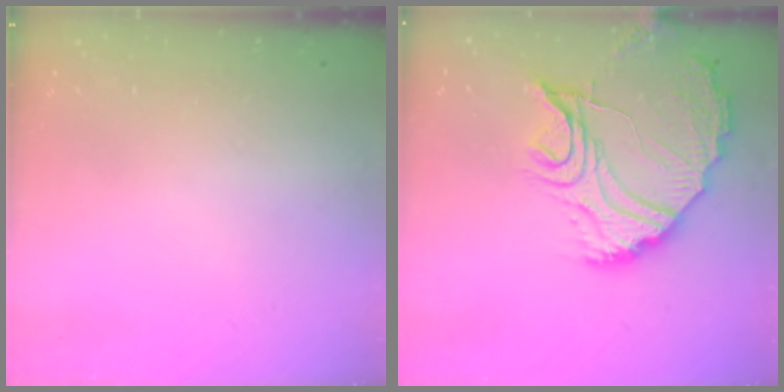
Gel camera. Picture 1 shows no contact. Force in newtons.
{"total": 17.9, "press": 17.9, "slide": 0.6}